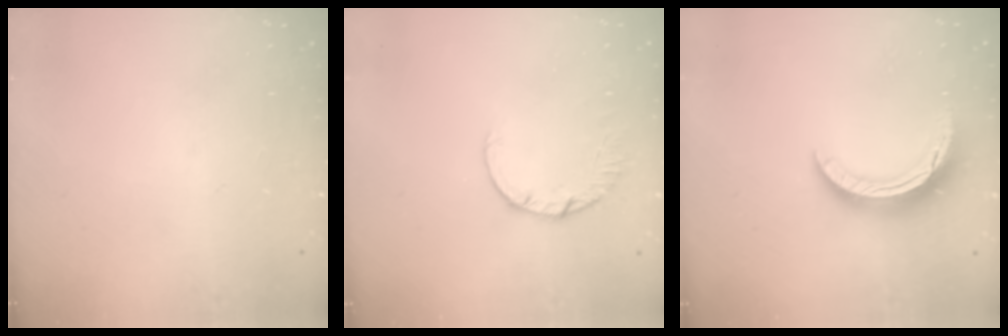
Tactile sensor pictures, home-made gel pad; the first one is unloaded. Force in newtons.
{"total": 2.4, "press": 2.4, "slide": 0.2}
{"total": 10.3, "press": 10.3, "slide": 0.3}